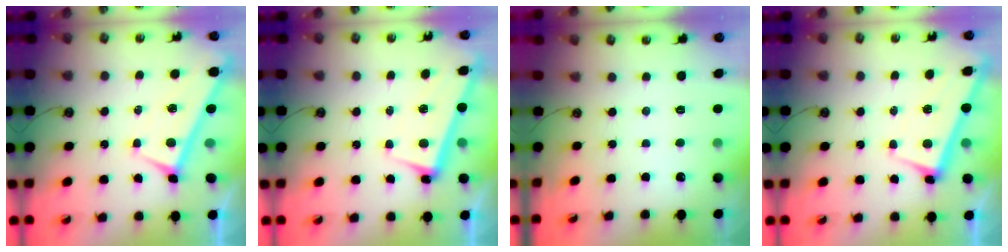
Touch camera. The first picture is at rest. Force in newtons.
{"total": 2.7, "press": 2.6, "slide": 0.7}
{"total": 0.0}
{"total": 2.8, "press": 2.8, "slide": 0.5}